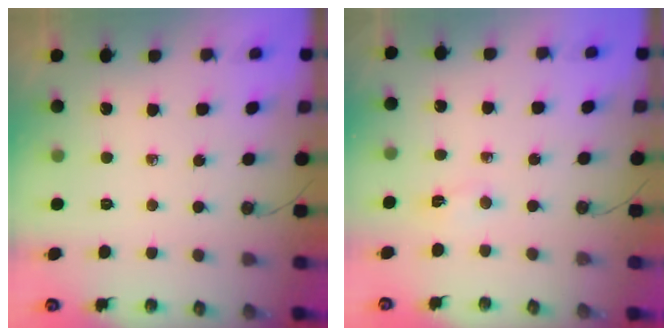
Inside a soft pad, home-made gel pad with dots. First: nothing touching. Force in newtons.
{"total": 4.0, "press": 1.2, "slide": 3.8}